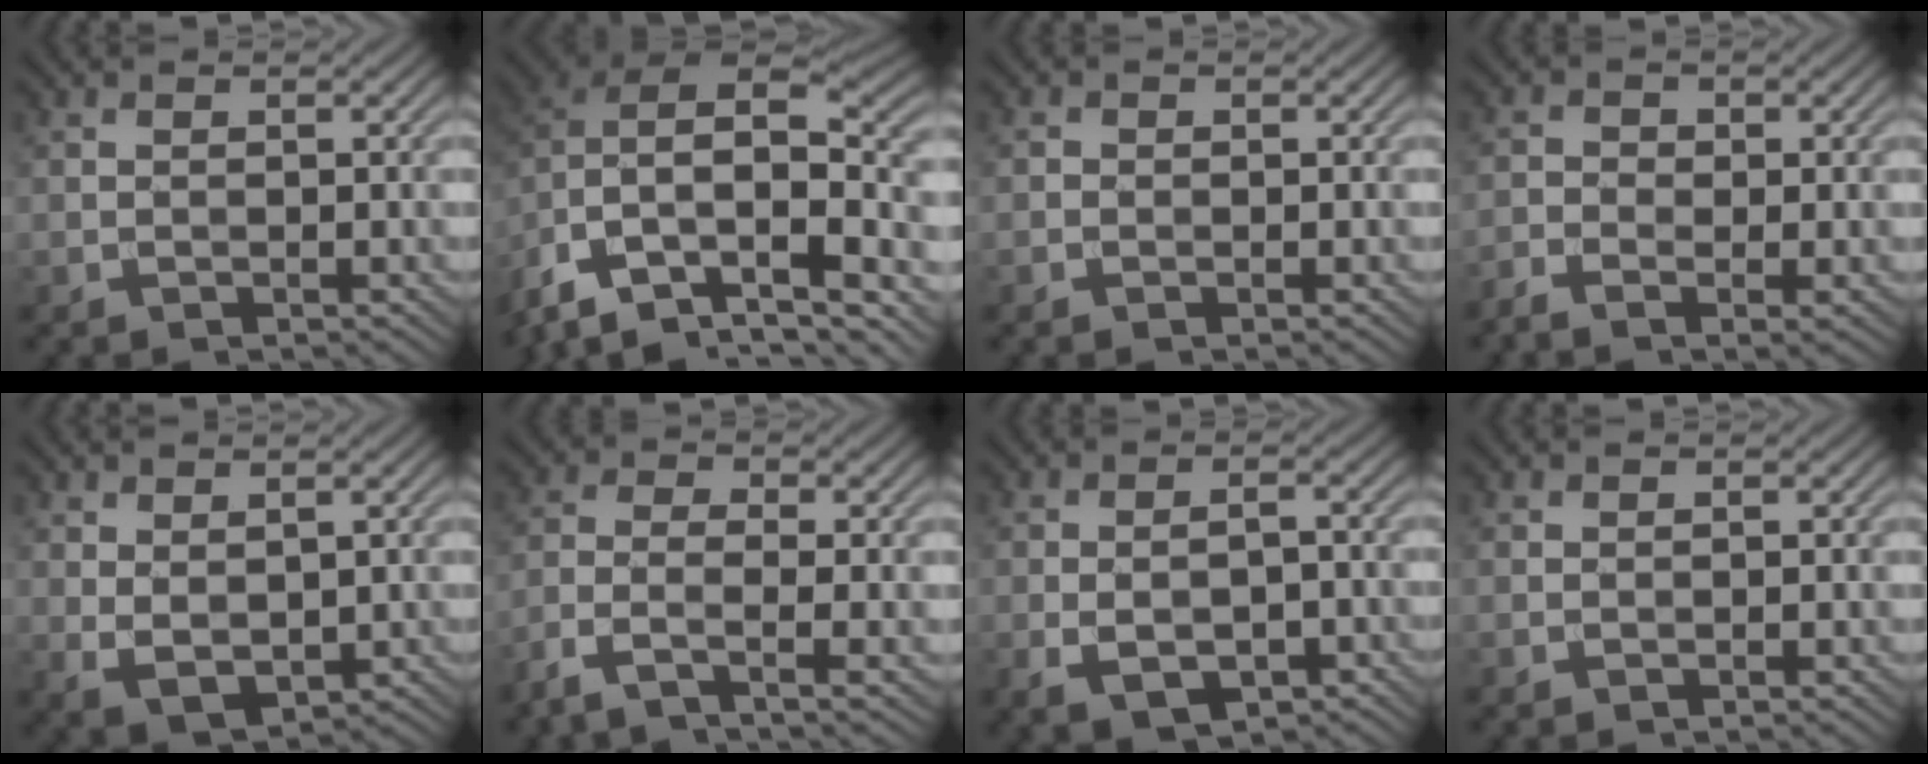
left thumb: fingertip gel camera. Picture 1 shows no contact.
{"total": 15.7, "force": [-7.2, 10.4, 9.4], "torque": [-0.222, -0.031, -0.107]}
{"total": 0.6, "force": [-0.3, 0.5, 0.1], "torque": [-0.002, -0.002, -0.007]}
{"total": 3.2, "force": [-1.9, 1.4, 2.1], "torque": [-0.044, -0.006, -0.040]}
{"total": 3.4, "force": [0.7, 2.1, 2.5], "torque": [-0.060, -0.012, 0.023]}
{"total": 4.8, "force": [-3.0, 1.0, 3.6], "torque": [-0.077, -0.006, -0.070]}
{"total": 6.4, "force": [-2.6, 3.6, 4.6], "torque": [-0.074, -0.008, -0.037]}
{"total": 0.0}